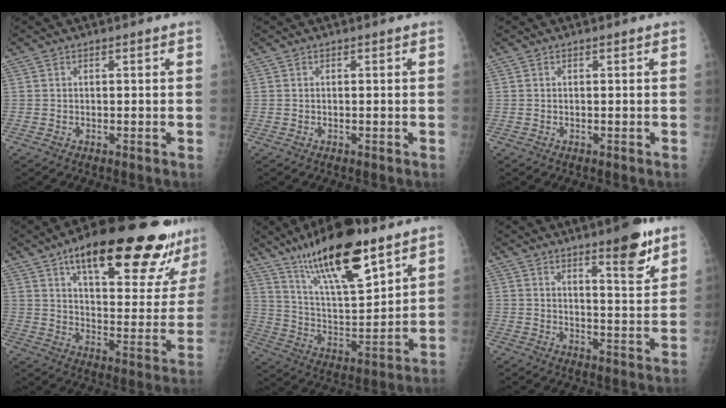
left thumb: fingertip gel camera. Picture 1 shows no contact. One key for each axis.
{"total": 0.0}
{"total": 0.0}
{"total": 28.3, "fx": 18.6, "fy": 8.2, "fz": 19.6, "tx": -0.239, "ty": -0.056, "tz": 0.263}
{"total": 20.5, "fx": 13.4, "fy": 5.7, "fz": 14.4, "tx": -0.225, "ty": -0.060, "tz": 0.242}
{"total": 9.1, "fx": 5.9, "fy": 1.8, "fz": 6.7, "tx": -0.078, "ty": -0.041, "tz": 0.084}